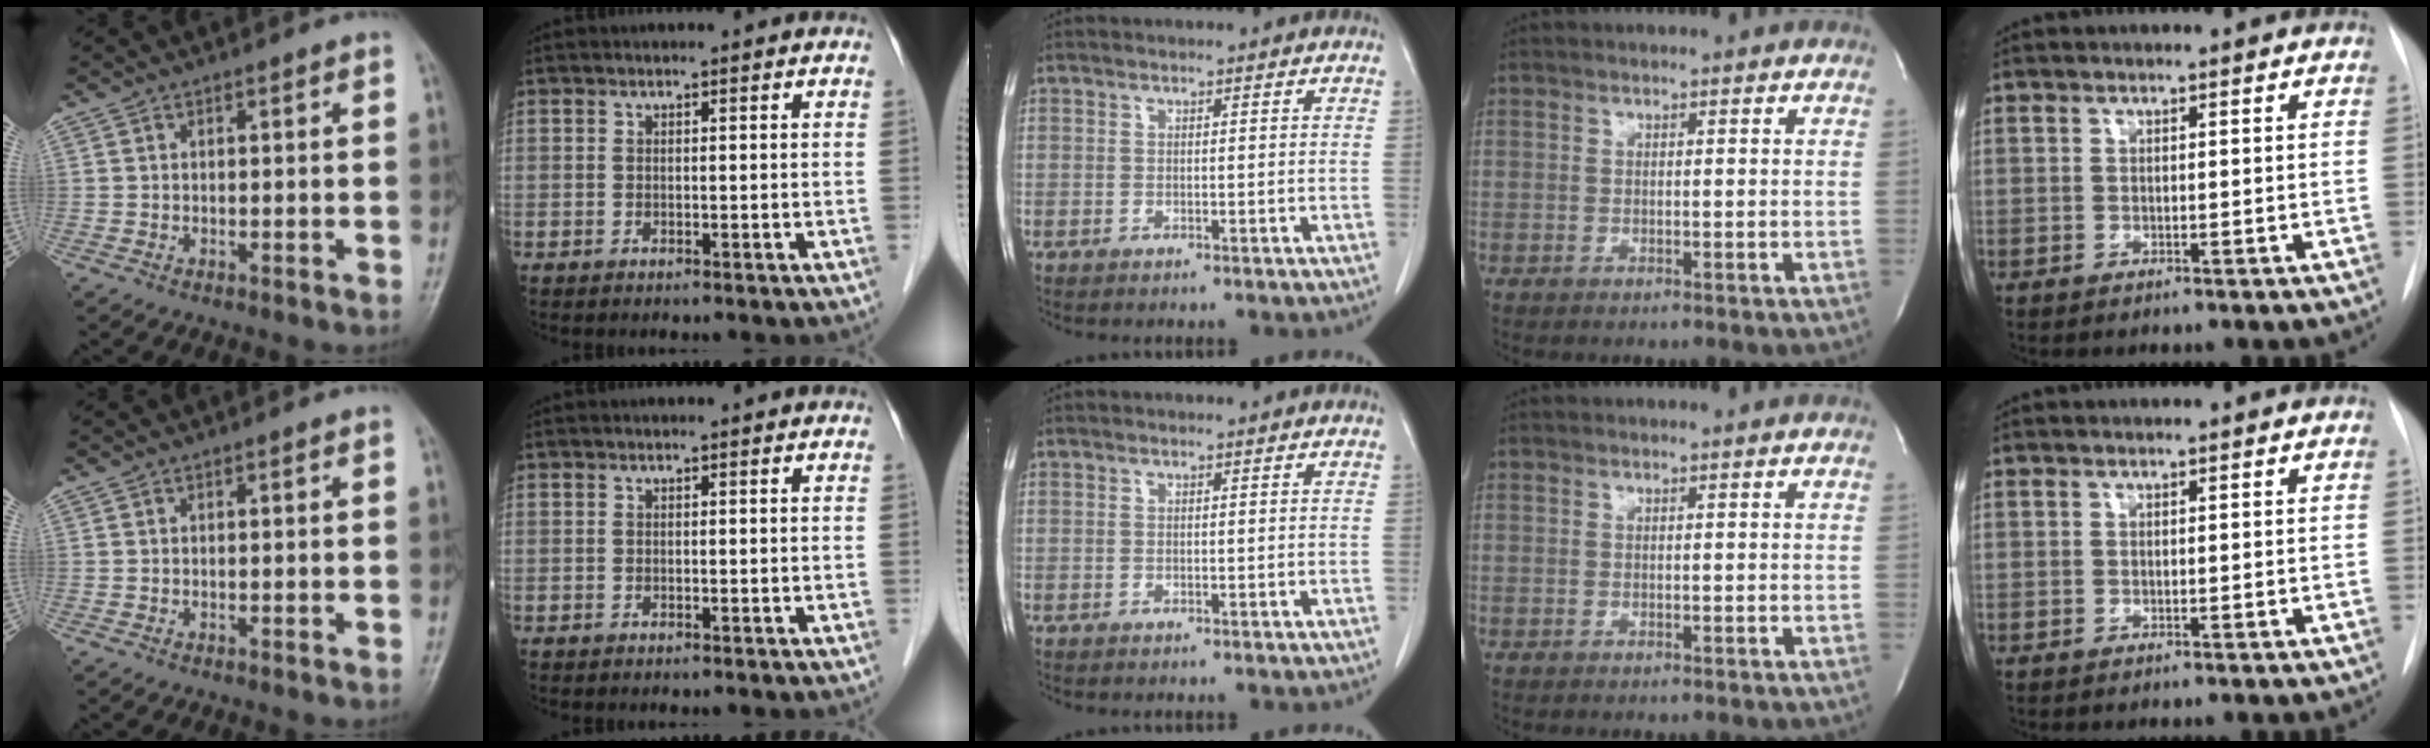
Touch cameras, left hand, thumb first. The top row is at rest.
{}